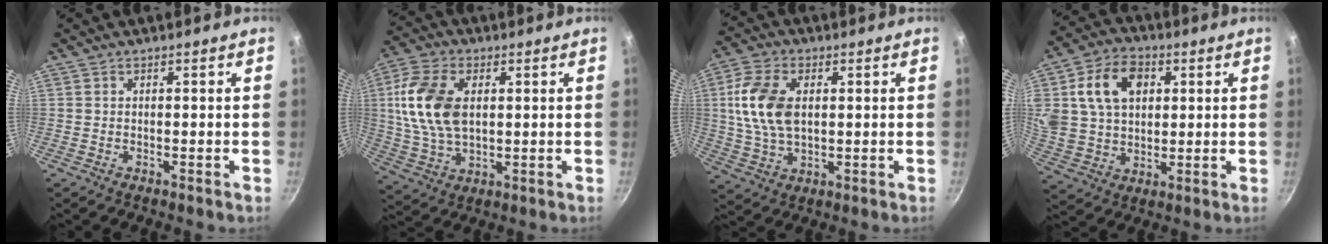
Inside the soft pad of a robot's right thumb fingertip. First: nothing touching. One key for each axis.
{"total": 14.4, "fx": 2.3, "fy": 8.9, "fz": 11.1, "tx": -0.208, "ty": -0.001, "tz": 0.043}
{"total": 12.1, "fx": 1.9, "fy": 7.4, "fz": 9.4, "tx": -0.175, "ty": 0.002, "tz": 0.033}
{"total": 15.7, "fx": 4.3, "fy": 11.6, "fz": 9.7, "tx": -0.161, "ty": 0.006, "tz": 0.078}